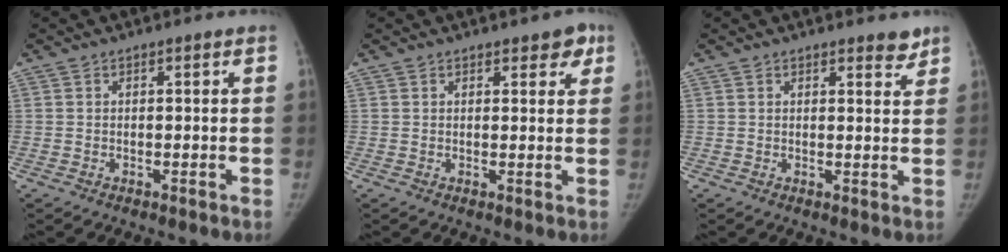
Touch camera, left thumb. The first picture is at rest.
{"total": 3.6, "force": [2.2, 1.8, 2.2], "torque": [0.001, -0.007, 0.023]}
{"total": 2.6, "force": [2.2, 0.9, 1.0], "torque": [0.003, -0.016, 0.026]}